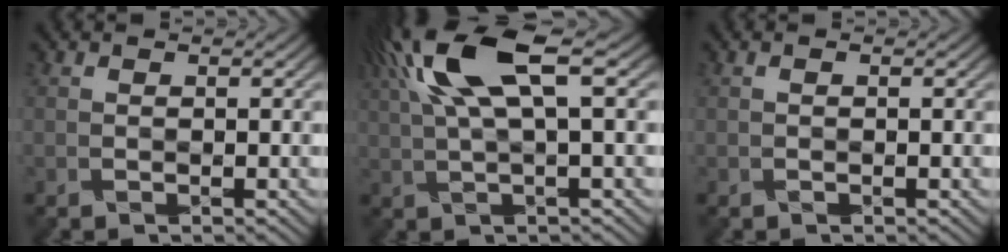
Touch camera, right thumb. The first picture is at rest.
{"total": 10.8, "force": [4.2, 2.5, 9.7], "torque": [-0.192, 0.027, 0.081]}
{"total": 0.0}